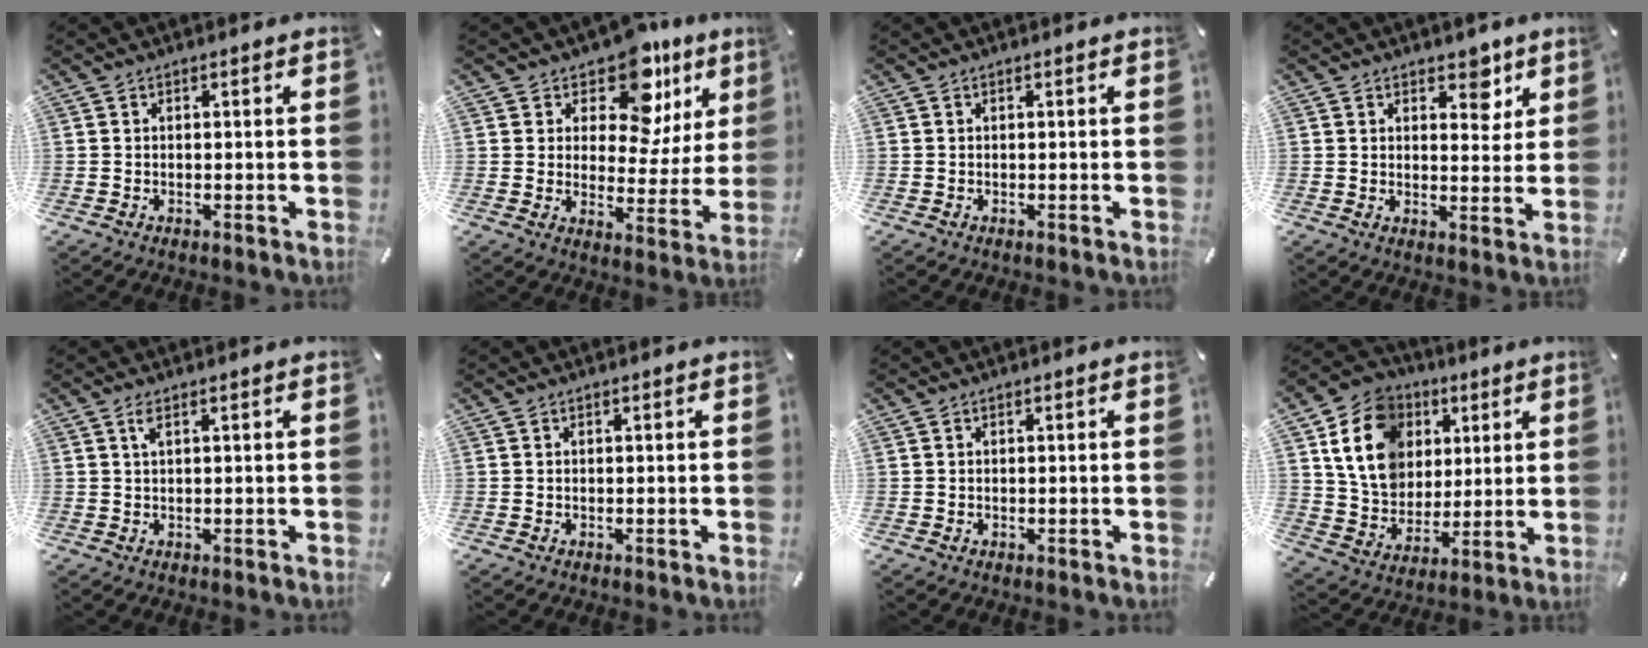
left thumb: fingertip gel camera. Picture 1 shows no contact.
{"total": 13.4, "force": [8.9, 7.4, 6.7], "torque": [-0.109, -0.065, 0.157]}
{"total": 0.0}
{"total": 6.0, "force": [3.9, 4.0, 2.4], "torque": [-0.007, -0.023, 0.059]}
{"total": 1.7, "force": [0.8, 0.3, 1.5], "torque": [-0.032, 0.003, 0.012]}
{"total": 0.0}
{"total": 0.0}
{"total": 16.0, "force": [5.1, 13.5, 7.0], "torque": [-0.144, -0.004, 0.100]}